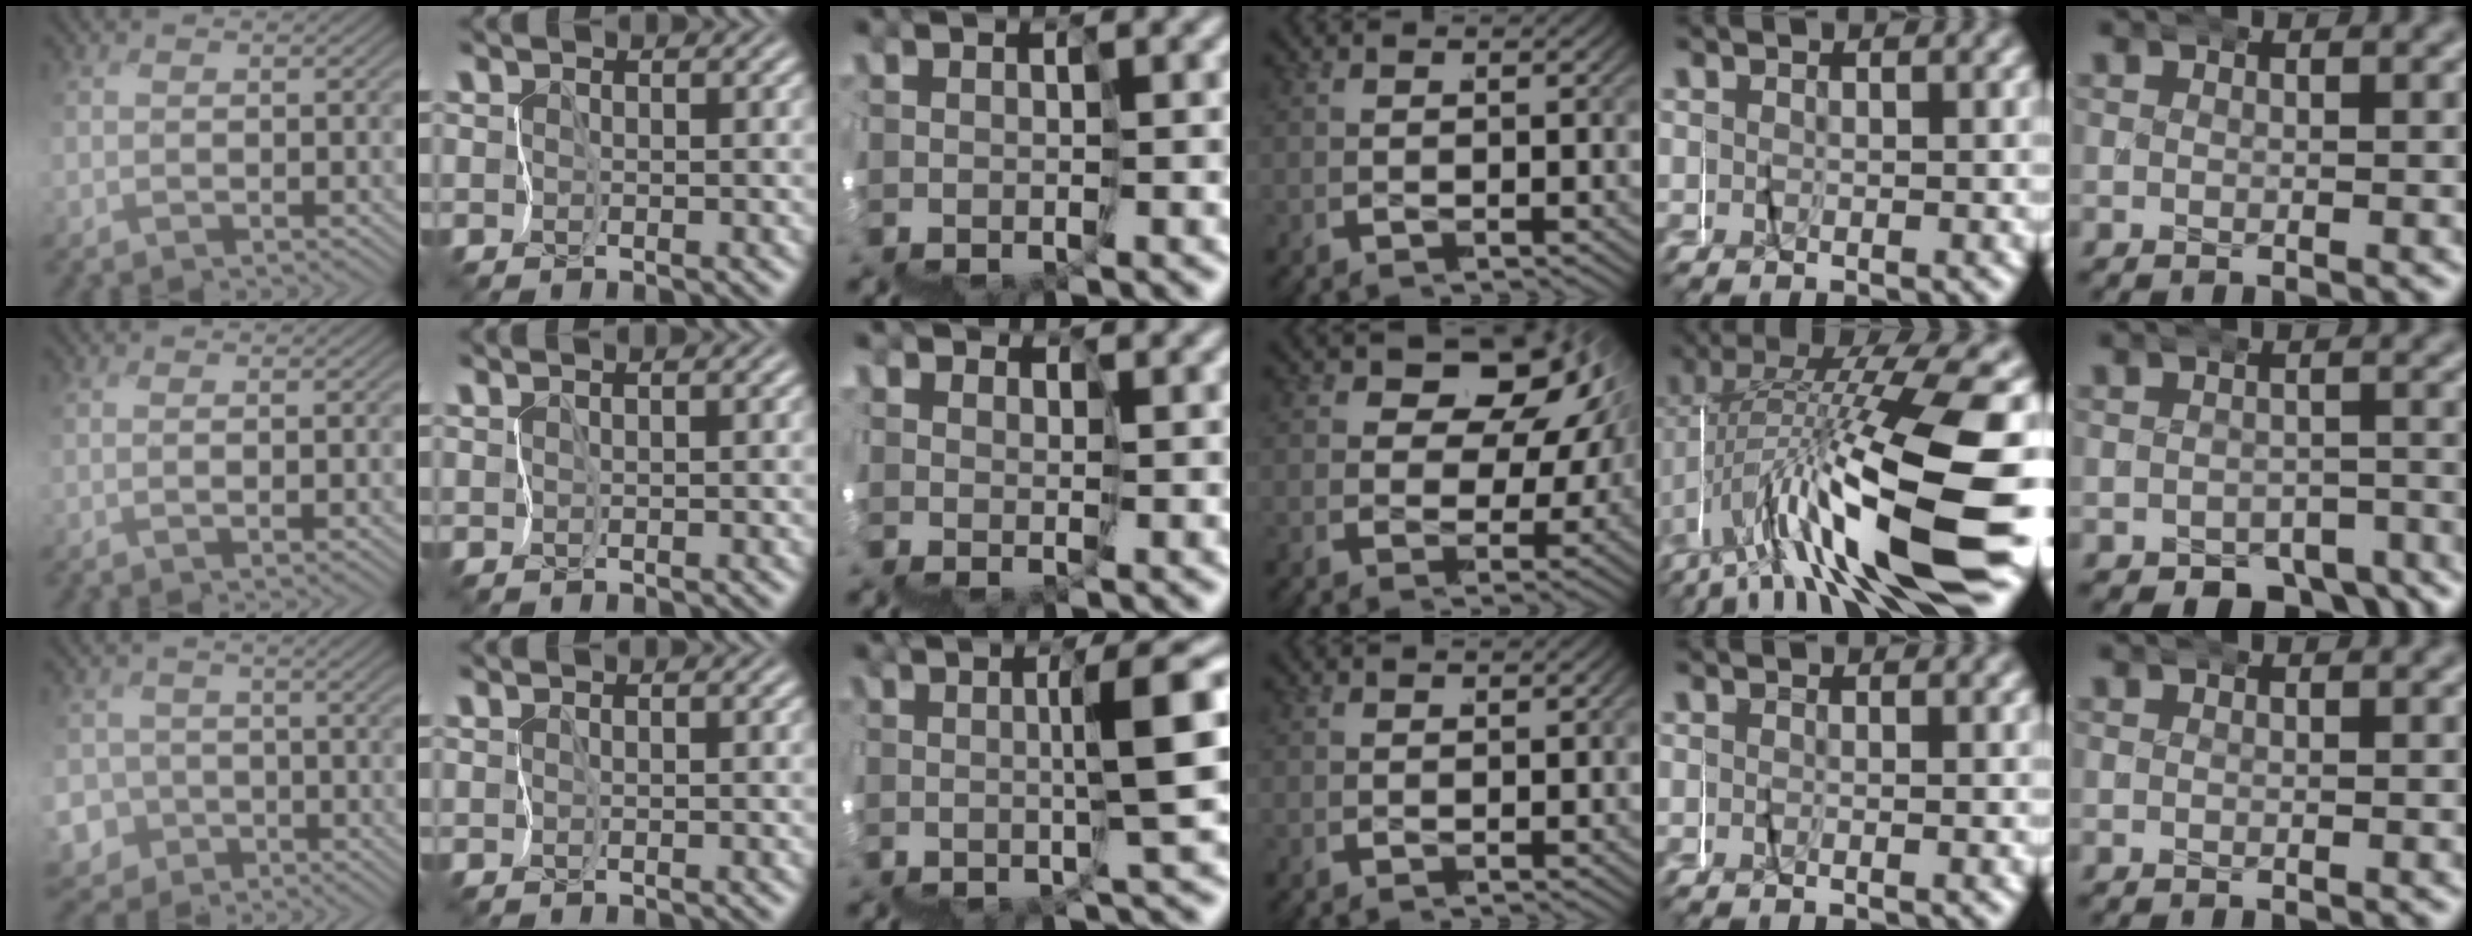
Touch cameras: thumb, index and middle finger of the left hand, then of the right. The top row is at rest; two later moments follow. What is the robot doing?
{"motion": "wrap", "object": "masking tape"}